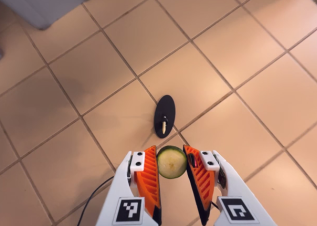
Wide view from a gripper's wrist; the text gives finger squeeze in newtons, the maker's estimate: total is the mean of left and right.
{"total": 5.4, "left": 4.8, "right": 6.0}